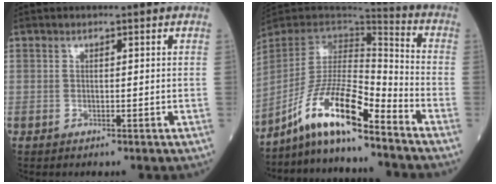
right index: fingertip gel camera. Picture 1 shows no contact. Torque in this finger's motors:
{"motor_torque": [1.19, -0.94, 0.38, 0.10]}